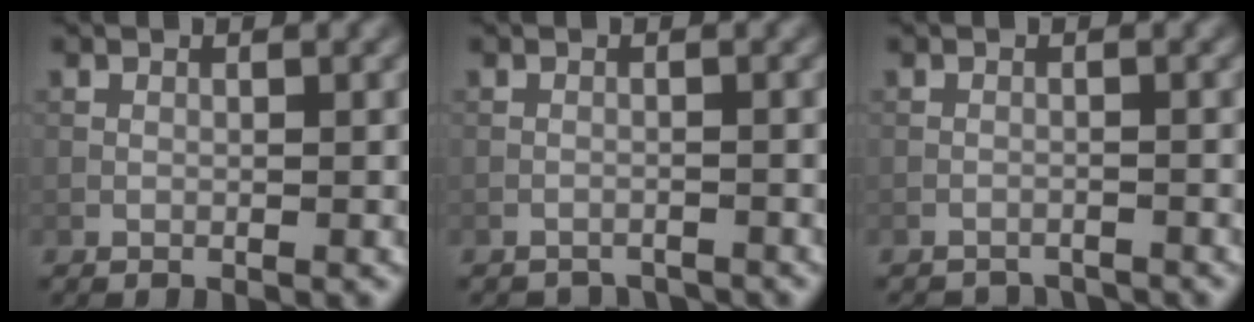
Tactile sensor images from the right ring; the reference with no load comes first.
{"total": 2.9, "force": [-2.9, 0.4, 0.1], "torque": [-0.007, -0.002, -0.042]}
{"total": 3.4, "force": [-3.4, 0.4, 0.2], "torque": [-0.008, -0.006, -0.049]}